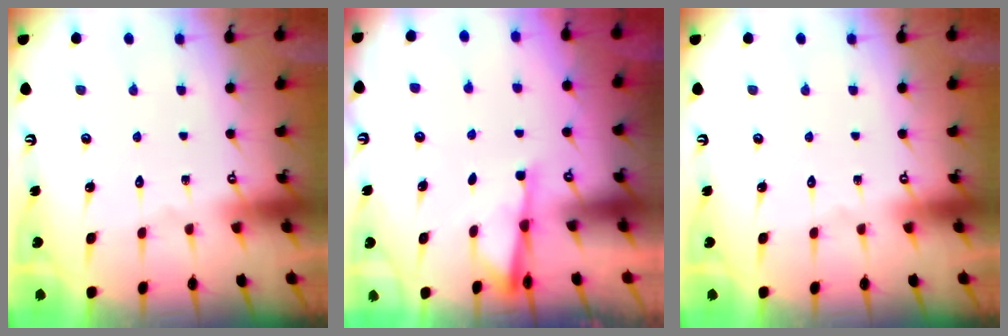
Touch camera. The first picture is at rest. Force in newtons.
{"total": 2.1, "press": 2.1, "slide": 0.3}
{"total": 0.0}